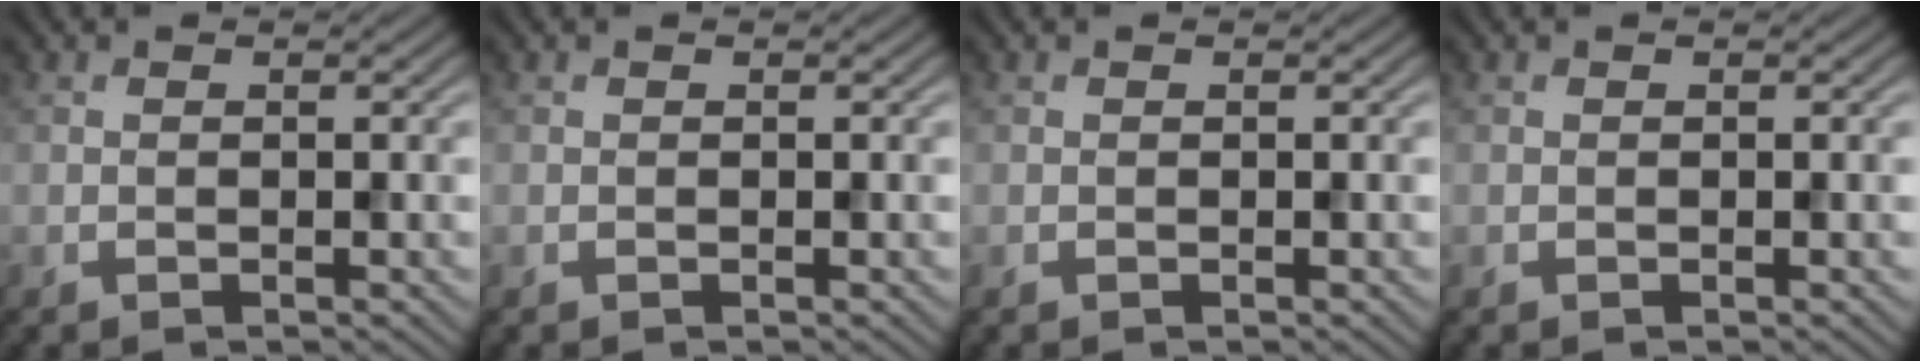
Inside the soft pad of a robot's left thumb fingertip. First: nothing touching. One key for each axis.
{"total": 0.0}
{"total": 0.0}
{"total": 0.0}